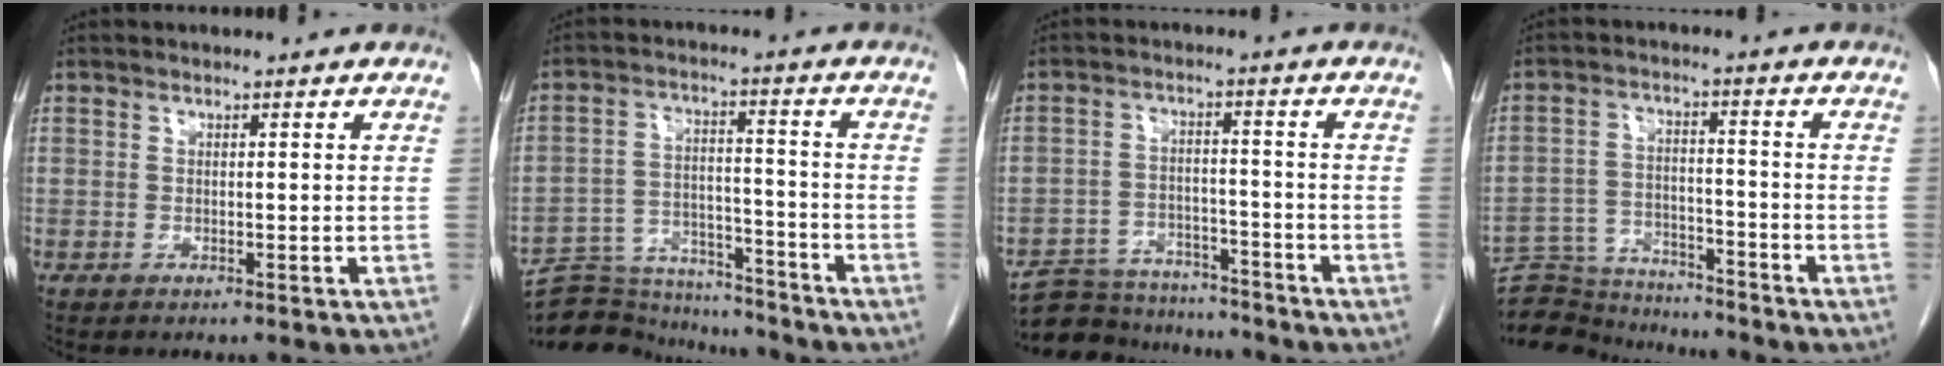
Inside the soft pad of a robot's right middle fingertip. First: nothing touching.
{"total": 14.4, "force": [-13.9, 3.0, 2.2], "torque": [-0.042, 0.025, -0.214]}
{"total": 11.4, "force": [-10.7, 3.6, 1.8], "torque": [-0.029, 0.013, -0.162]}
{"total": 12.3, "force": [-12.0, 2.3, 1.3], "torque": [-0.024, 0.023, -0.191]}